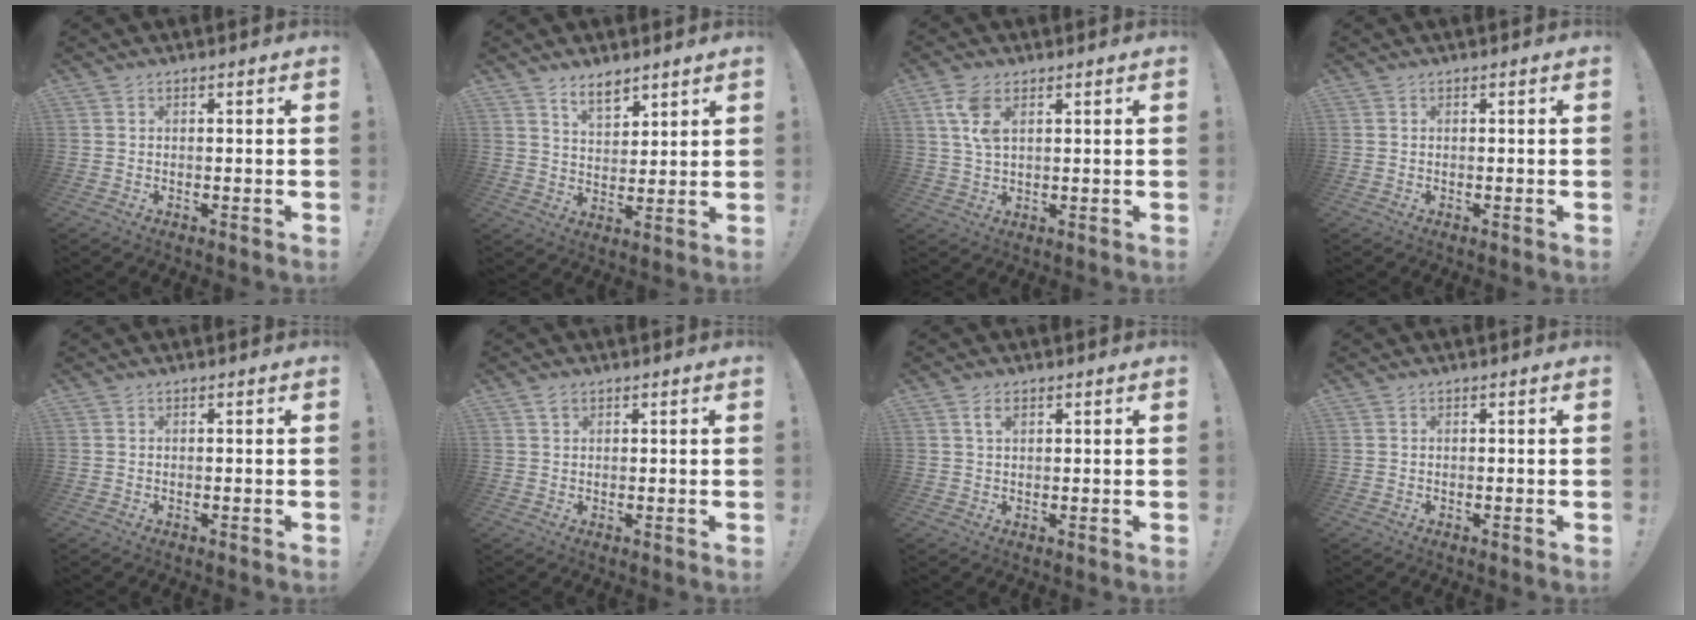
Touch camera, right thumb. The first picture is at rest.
{"total": 7.0, "force": [5.5, 3.0, 3.0], "torque": [-0.053, -0.031, 0.102]}
{"total": 6.9, "force": [2.9, 3.2, 5.3], "torque": [-0.098, -0.008, 0.052]}
{"total": 0.0}
{"total": 0.0}
{"total": 1.6, "force": [1.1, 0.9, 0.6], "torque": [-0.001, -0.004, 0.019]}
{"total": 2.3, "force": [1.1, 1.0, 1.7], "torque": [-0.029, -0.001, 0.017]}
{"total": 0.0}